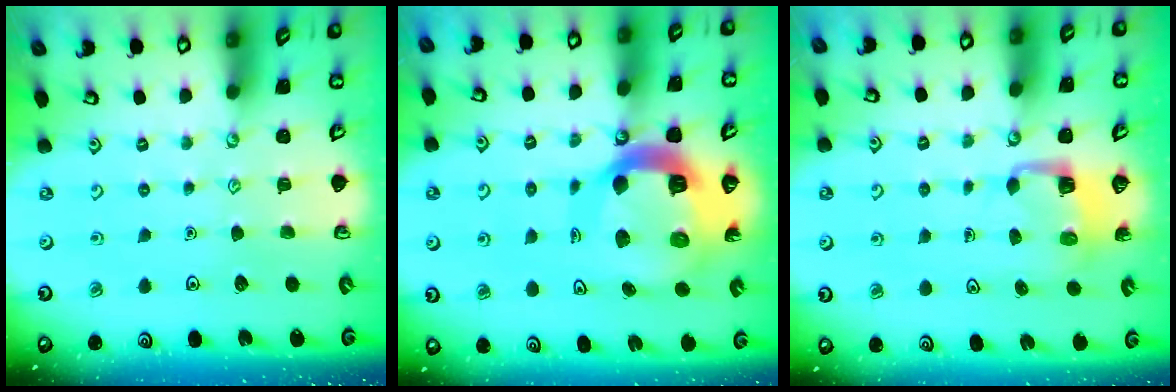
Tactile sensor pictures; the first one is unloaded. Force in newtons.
{"total": 16.4, "press": 16.3, "slide": 1.8}
{"total": 3.8, "press": 3.8, "slide": 0.2}